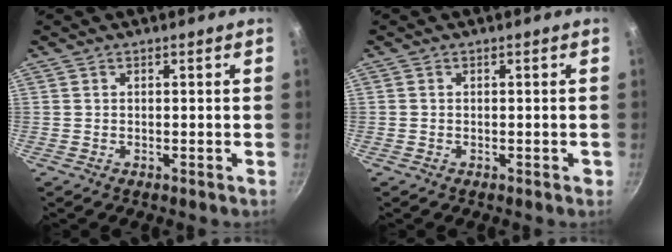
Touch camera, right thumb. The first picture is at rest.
{"total": 0.7, "force": [-0.3, 0.5, 0.4], "torque": [-0.002, 0.004, -0.005]}